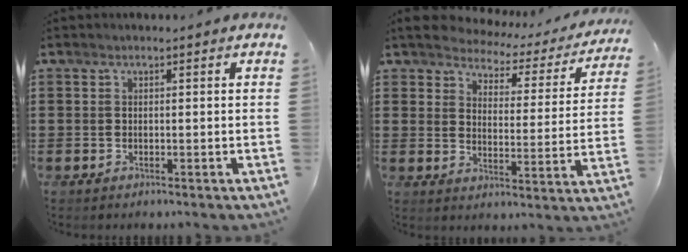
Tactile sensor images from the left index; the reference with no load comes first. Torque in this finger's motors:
{"motor_torque": [2.14, 0.00, 0.14, -0.04]}